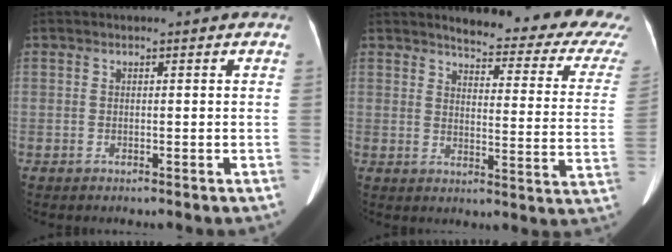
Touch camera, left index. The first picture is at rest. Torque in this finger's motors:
{"motor_torque": [0.90, -1.24, 0.10, 0.04]}